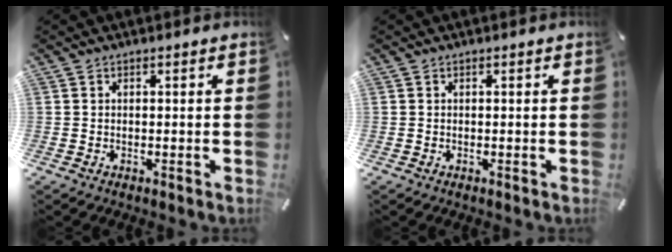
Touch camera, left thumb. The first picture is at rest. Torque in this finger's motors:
{"motor_torque": [-0.06, 0.07, -0.03, 0.03, 0.00]}